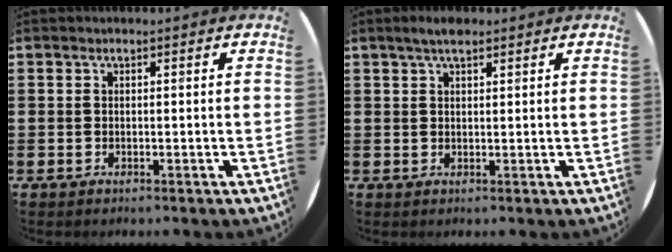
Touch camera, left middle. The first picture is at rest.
{"total": 2.4, "force": [1.8, 0.7, 1.3], "torque": [-0.020, 0.003, 0.029]}